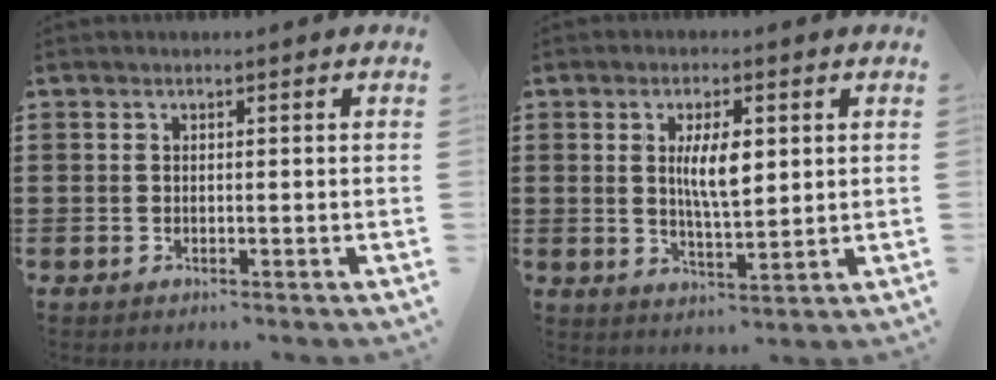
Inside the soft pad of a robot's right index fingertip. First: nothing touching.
{"total": 6.4, "force": [1.4, 2.0, 5.9], "torque": [-0.108, 0.003, 0.020]}